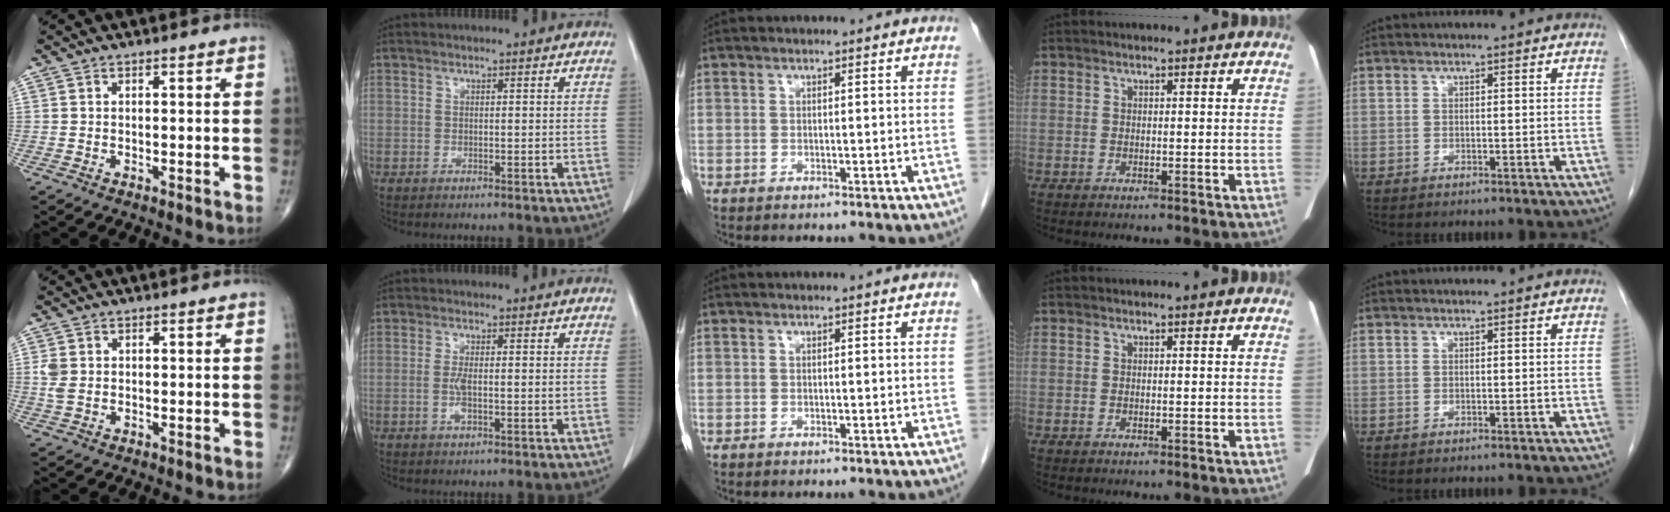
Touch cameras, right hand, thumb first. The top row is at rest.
{"thumb": {"total": 2.8, "force": [0.3, 2.0, 1.8], "torque": [-0.048, 0.004, 0.008]}, "index": {"total": 3.2, "force": [-0.4, 0.8, 3.1], "torque": [-0.064, -0.003, -0.008]}}